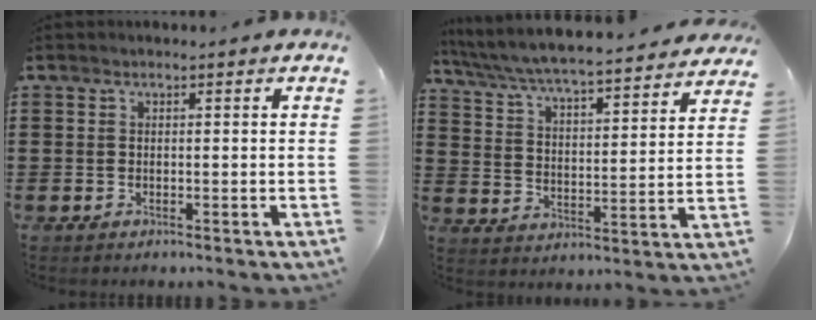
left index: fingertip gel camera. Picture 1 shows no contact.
{"total": 5.3, "force": [5.0, -0.2, 1.6], "torque": [-0.056, -0.040, 0.079]}